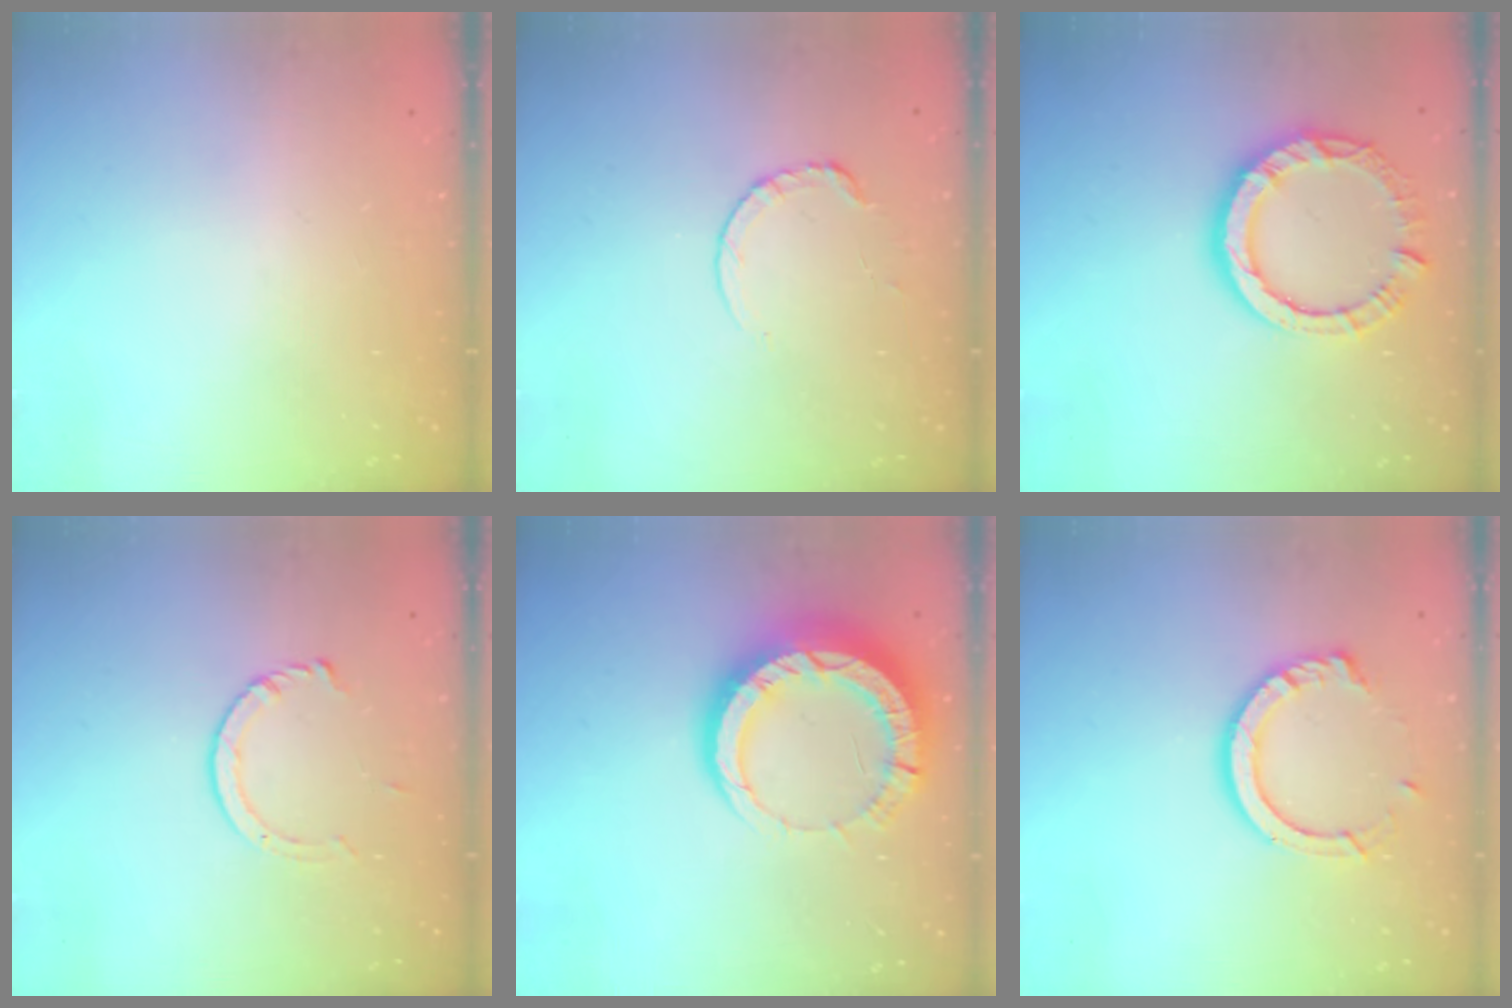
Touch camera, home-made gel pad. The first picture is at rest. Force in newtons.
{"total": 5.9, "press": 5.9, "slide": 0.5}
{"total": 11.7, "press": 11.6, "slide": 1.4}
{"total": 3.9, "press": 3.9, "slide": 0.4}
{"total": 13.4, "press": 13.3, "slide": 1.4}
{"total": 11.2, "press": 11.2, "slide": 1.0}